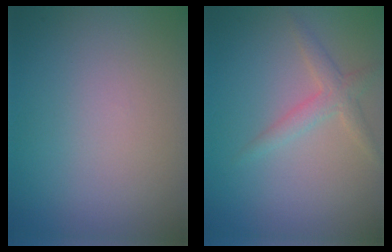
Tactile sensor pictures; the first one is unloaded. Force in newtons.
{"total": 2.0, "press": 2.0, "slide": 0.0}